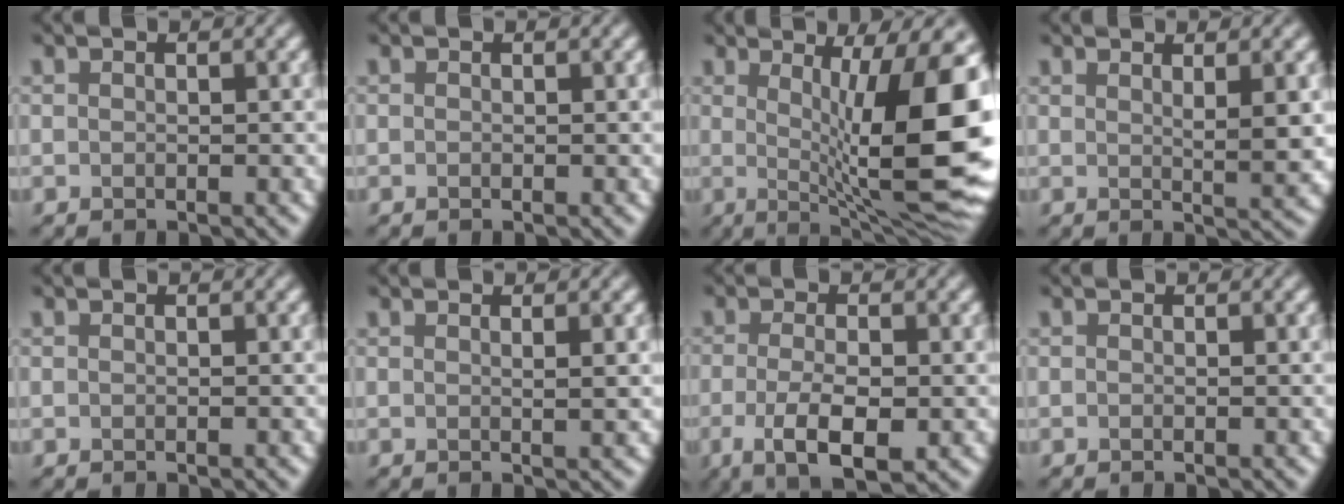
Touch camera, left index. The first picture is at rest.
{"total": 0.0}
{"total": 13.5, "force": [0.7, 3.4, 13.1], "torque": [-0.153, -0.004, 0.010]}
{"total": 2.9, "force": [1.1, 0.7, 2.6], "torque": [-0.035, -0.007, 0.017]}
{"total": 0.0}
{"total": 1.5, "force": [0.5, 0.5, 1.3], "torque": [-0.012, 0.002, 0.001]}
{"total": 5.3, "force": [-1.9, 1.7, 4.6], "torque": [-0.085, -0.011, -0.033]}
{"total": 0.0}